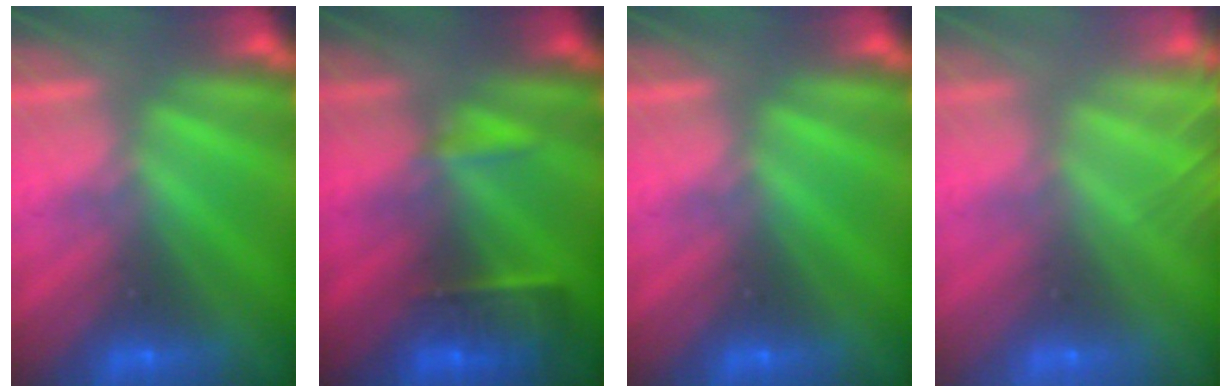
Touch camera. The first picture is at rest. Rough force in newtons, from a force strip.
{"total": 9.0}
{"total": 0.0}
{"total": 7.8}